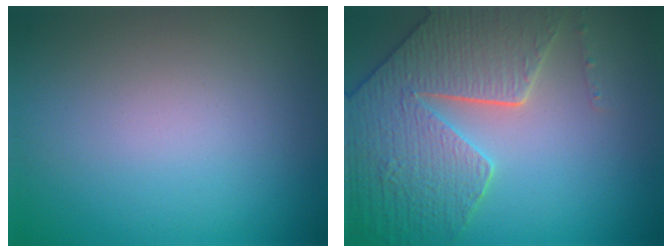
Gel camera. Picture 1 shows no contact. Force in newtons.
{"total": 7.3, "press": 6.0, "slide": 4.2}